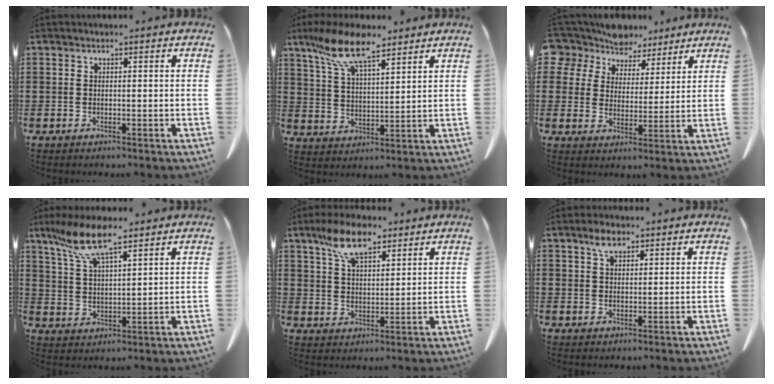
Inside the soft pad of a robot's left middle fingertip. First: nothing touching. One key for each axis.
{"total": 10.0, "fx": 7.5, "fy": 2.8, "fz": 5.9, "tx": -0.137, "ty": -0.015, "tz": 0.139}
{"total": 7.5, "fx": 6.4, "fy": 3.8, "fz": 0.6, "tx": -0.055, "ty": -0.026, "tz": 0.123}
{"total": 8.8, "fx": 6.5, "fy": 2.0, "fz": 5.6, "tx": -0.135, "ty": -0.017, "tz": 0.117}
{"total": 9.0, "fx": 6.2, "fy": 3.4, "fz": 5.5, "tx": -0.125, "ty": -0.002, "tz": 0.116}
{"total": 3.4, "fx": 2.3, "fy": 1.5, "fz": 1.9, "tx": -0.035, "ty": 0.000, "tz": 0.042}